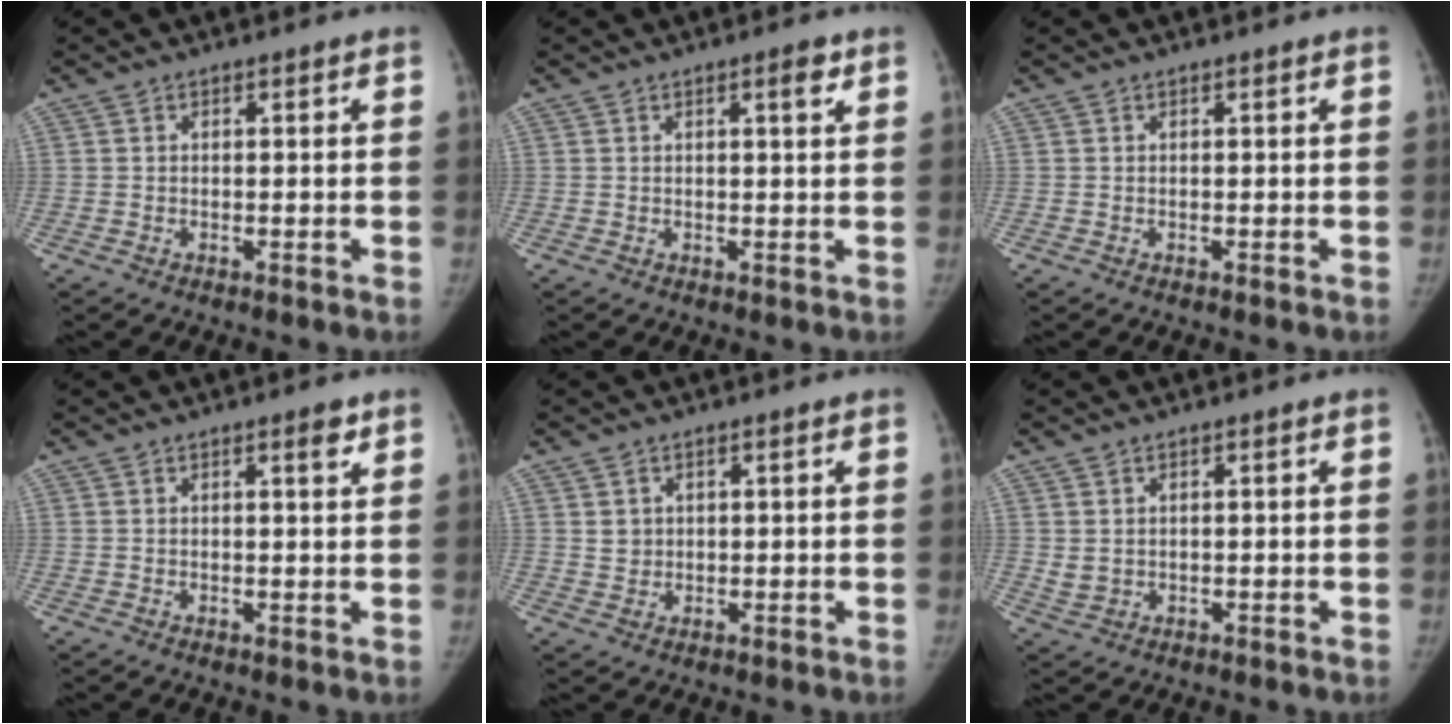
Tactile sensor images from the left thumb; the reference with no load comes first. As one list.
[{"total": 2.1, "force": [1.1, 0.4, 1.7], "torque": [-0.023, -0.004, 0.015]}, {"total": 0.0}, {"total": 2.0, "force": [1.2, 0.4, 1.5], "torque": [-0.017, -0.007, 0.017]}, {"total": 2.1, "force": [0.8, 1.9, 0.6], "torque": [0.000, -0.006, 0.018]}, {"total": 2.0, "force": [0.4, 1.6, 1.1], "torque": [-0.016, -0.004, 0.016]}]